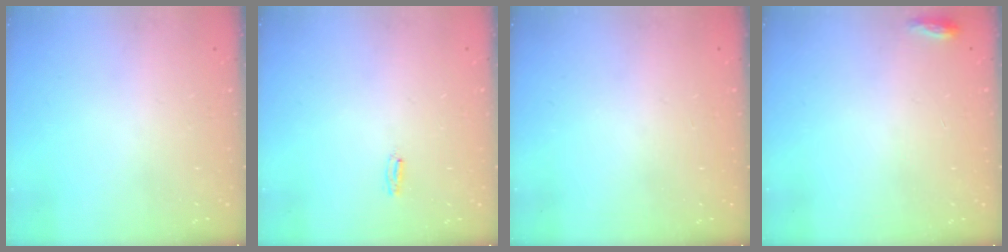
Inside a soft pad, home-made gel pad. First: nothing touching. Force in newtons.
{"total": 3.5, "press": 2.7, "slide": 2.2}
{"total": 0.0}
{"total": 3.7, "press": 3.5, "slide": 1.2}